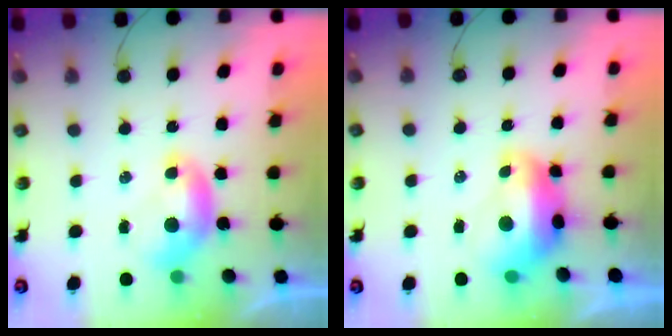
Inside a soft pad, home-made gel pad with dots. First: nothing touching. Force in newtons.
{"total": 2.8, "press": 2.7, "slide": 0.8}